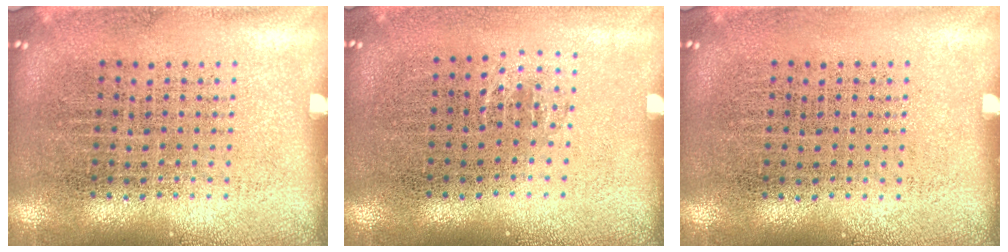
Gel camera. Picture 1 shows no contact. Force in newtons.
{"total": 0.7, "press": 0.4, "slide": 0.6}
{"total": 0.0}